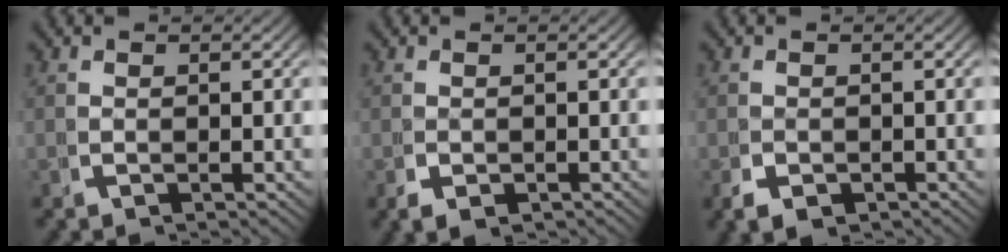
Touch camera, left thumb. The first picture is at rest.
{"total": 1.8, "force": [-0.6, 1.4, 1.0], "torque": [-0.024, -0.015, -0.002]}
{"total": 2.1, "force": [-0.9, 1.6, 1.1], "torque": [-0.022, -0.013, -0.010]}